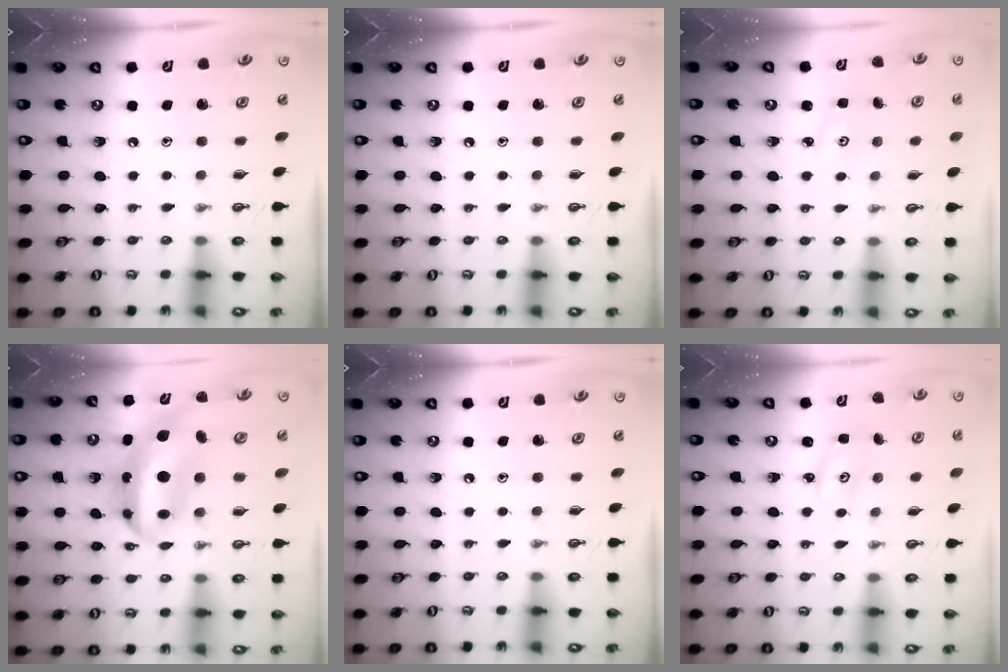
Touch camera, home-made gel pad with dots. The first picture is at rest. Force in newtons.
{"total": 0.0}
{"total": 3.0, "press": 3.0, "slide": 0.4}
{"total": 10.3, "press": 10.3, "slide": 1.1}
{"total": 0.0}
{"total": 2.2, "press": 2.2, "slide": 0.2}